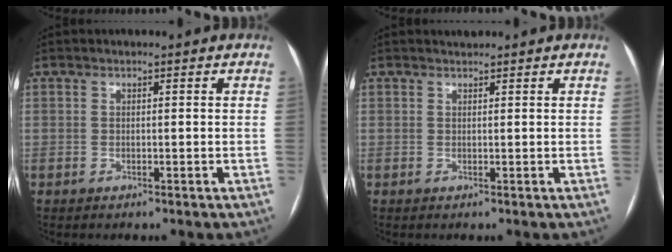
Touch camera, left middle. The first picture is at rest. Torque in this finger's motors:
{"motor_torque": [0.17, -0.18, -0.03, -0.01]}